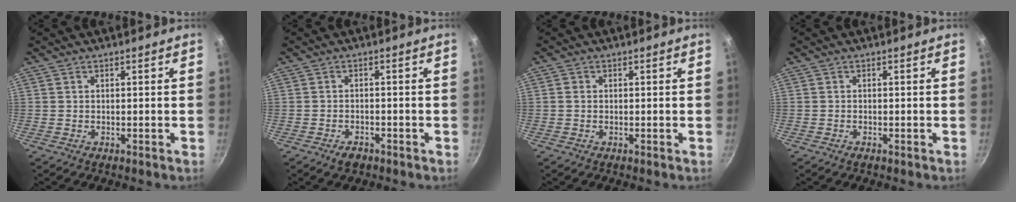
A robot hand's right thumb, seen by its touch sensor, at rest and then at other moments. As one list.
[{"total": 2.8, "force": [-1.9, 1.6, 1.3], "torque": [-0.019, 0.019, -0.026]}, {"total": 0.8, "force": [-0.1, 0.8, 0.3], "torque": [-0.006, 0.003, -0.004]}, {"total": 0.5, "force": [-0.4, 0.2, 0.3], "torque": [-0.007, 0.002, -0.009]}]